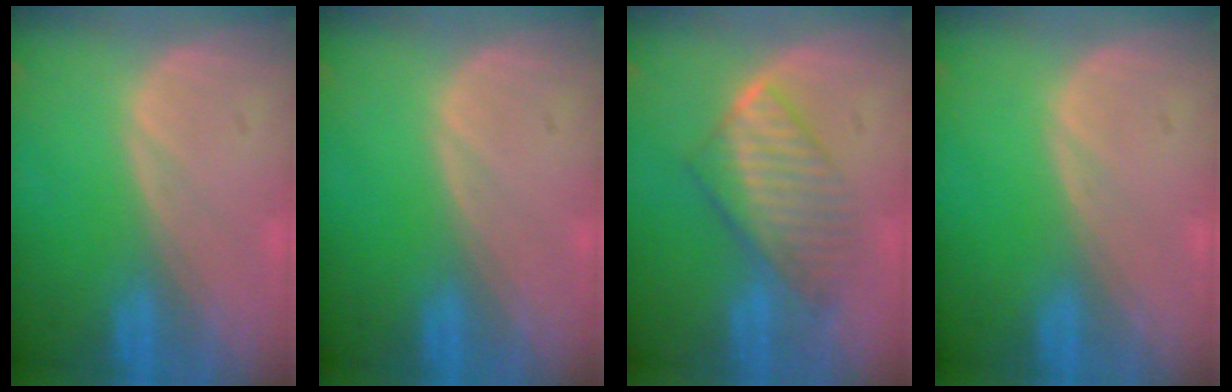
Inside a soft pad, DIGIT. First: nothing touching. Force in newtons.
{"total": 0.0}
{"total": 7.2, "press": 6.6, "slide": 2.9}
{"total": 0.0}